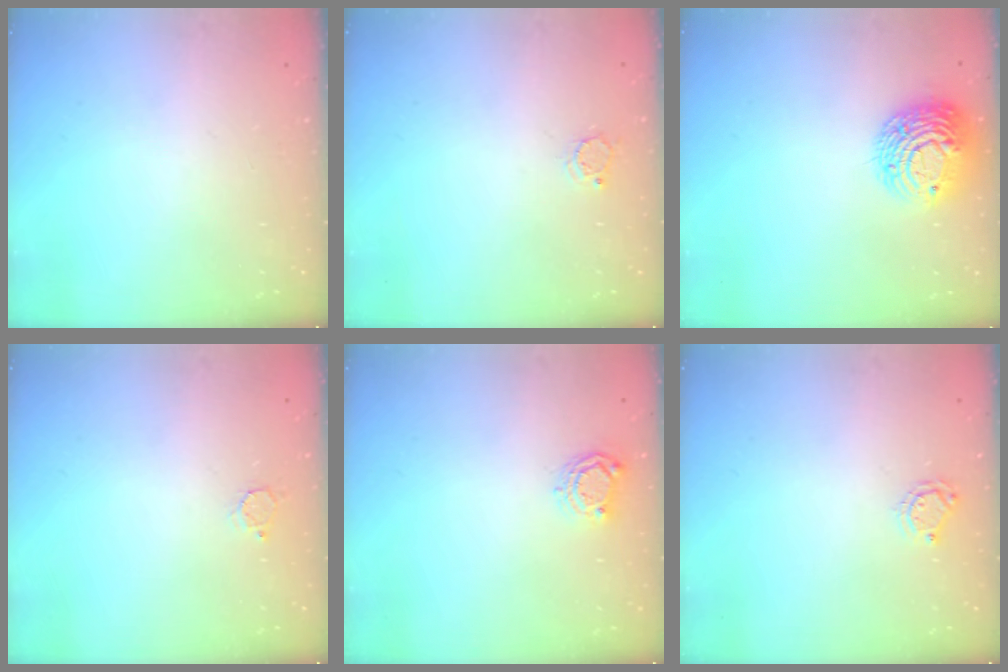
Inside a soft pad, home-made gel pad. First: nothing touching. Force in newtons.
{"total": 3.6, "press": 3.6, "slide": 0.1}
{"total": 11.4, "press": 11.3, "slide": 1.0}
{"total": 2.1, "press": 2.1, "slide": 0.2}
{"total": 5.8, "press": 5.8, "slide": 0.2}
{"total": 5.0, "press": 5.0, "slide": 0.3}